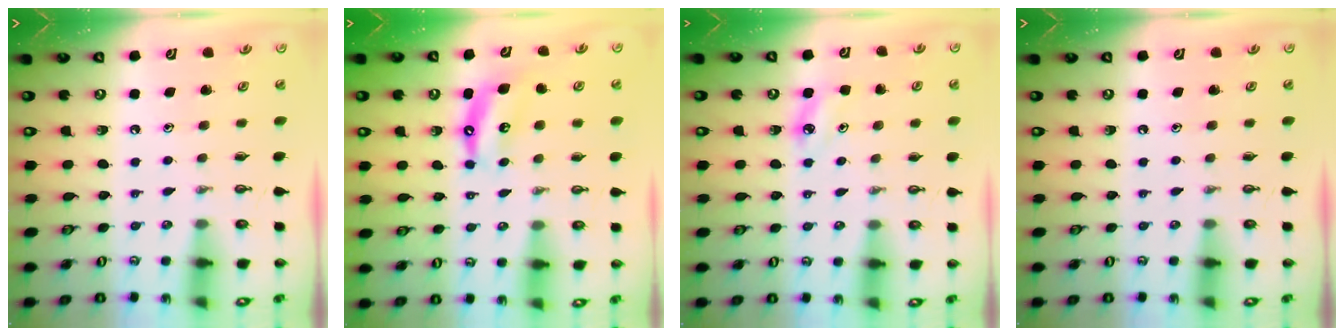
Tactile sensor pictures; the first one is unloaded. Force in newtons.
{"total": 6.4, "press": 6.4, "slide": 0.7}
{"total": 5.1, "press": 5.1, "slide": 0.6}
{"total": 0.0}